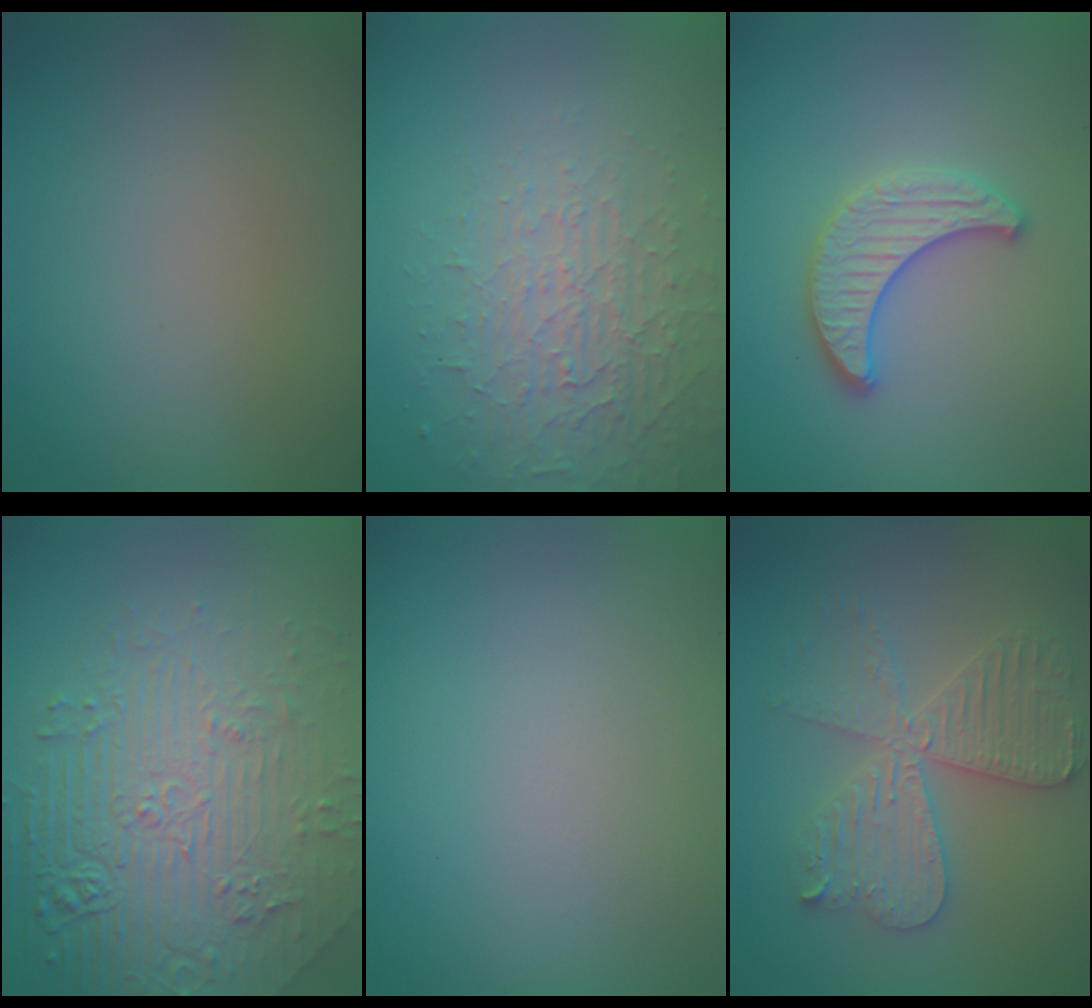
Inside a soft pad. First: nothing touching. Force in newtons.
{"total": 3.7, "press": 3.4, "slide": 1.3}
{"total": 3.3, "press": 3.2, "slide": 0.7}
{"total": 8.5, "press": 6.1, "slide": 5.9}
{"total": 0.0}
{"total": 5.7, "press": 5.7, "slide": 0.9}